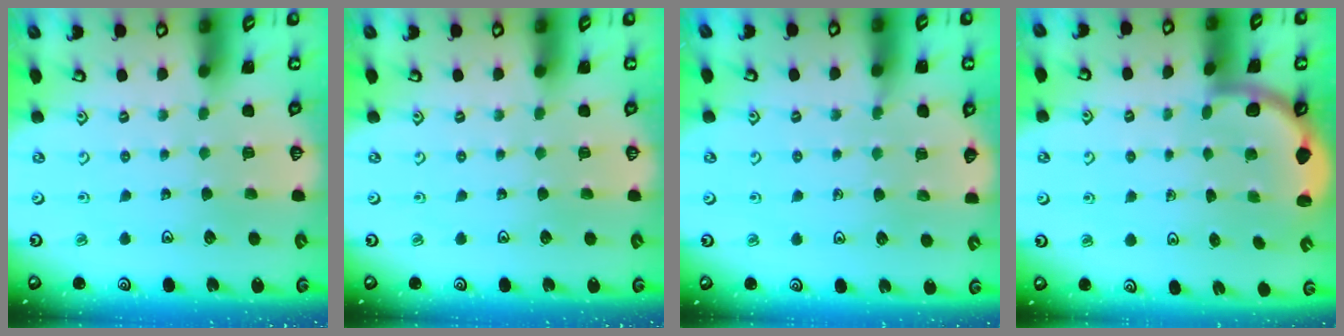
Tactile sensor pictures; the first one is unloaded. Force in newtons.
{"total": 0.0}
{"total": 5.9, "press": 5.8, "slide": 1.1}
{"total": 2.6, "press": 2.6, "slide": 0.4}